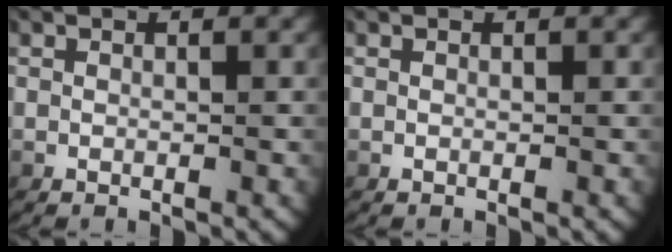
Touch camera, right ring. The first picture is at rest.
{"total": 0.0}